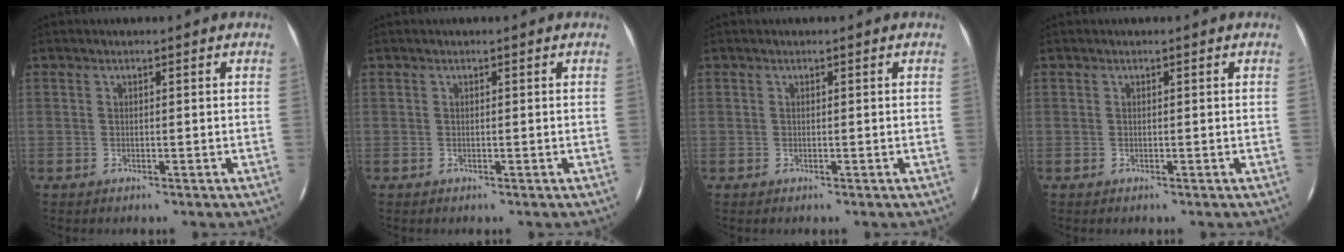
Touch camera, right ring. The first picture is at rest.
{"total": 0.0}
{"total": 0.0}
{"total": 0.0}